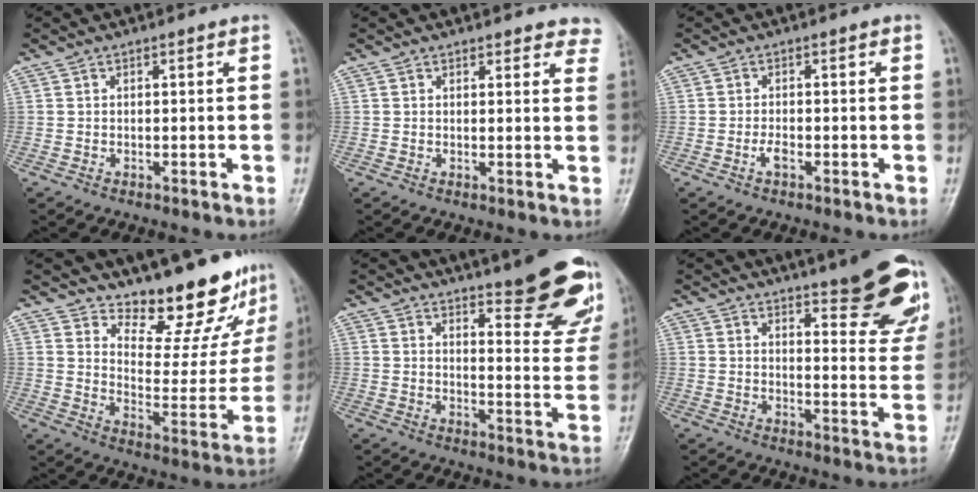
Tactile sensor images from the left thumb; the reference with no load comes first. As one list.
[{"total": 6.1, "force": [5.6, 2.4, 1.0], "torque": [0.038, -0.021, 0.040]}, {"total": 1.7, "force": [-0.8, 0.7, 1.3], "torque": [-0.026, 0.003, -0.018]}, {"total": 17.0, "force": [14.7, 5.3, 6.6], "torque": [-0.040, -0.131, 0.199]}, {"total": 18.2, "force": [12.9, 5.0, 11.8], "torque": [-0.112, -0.087, 0.157]}, {"total": 17.1, "force": [11.5, 4.9, 11.6], "torque": [-0.111, -0.070, 0.138]}]